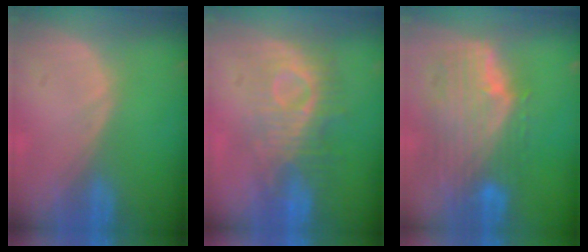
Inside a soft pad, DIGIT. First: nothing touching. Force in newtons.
{"total": 9.1, "press": 8.4, "slide": 3.6}
{"total": 10.2, "press": 8.9, "slide": 4.9}